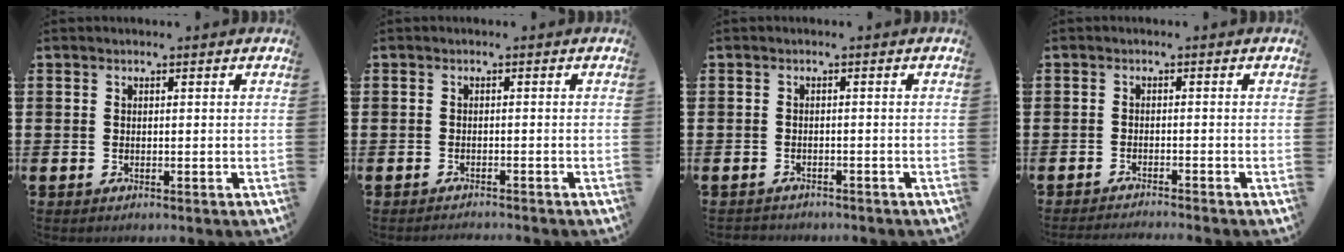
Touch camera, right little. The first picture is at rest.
{"total": 0.8, "force": [-0.8, -0.1, 0.0], "torque": [0.000, 0.000, -0.017]}
{"total": 1.0, "force": [-0.9, 0.2, -0.2], "torque": [0.000, 0.002, -0.021]}
{"total": 1.2, "force": [-1.2, -0.3, 0.1], "torque": [0.000, 0.001, -0.024]}